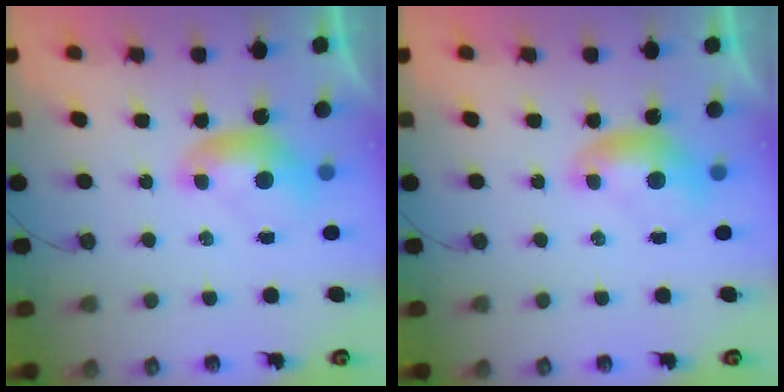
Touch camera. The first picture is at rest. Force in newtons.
{"total": 0.0}